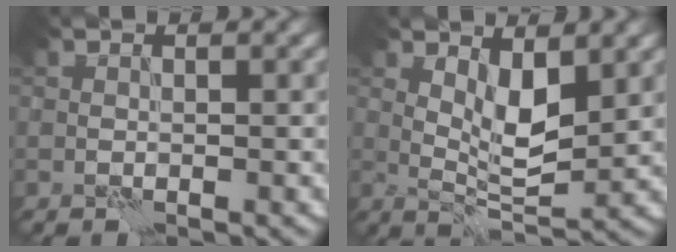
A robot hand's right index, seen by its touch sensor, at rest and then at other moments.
{"total": 3.9, "force": [1.8, 1.3, 3.3], "torque": [-0.062, -0.009, 0.036]}